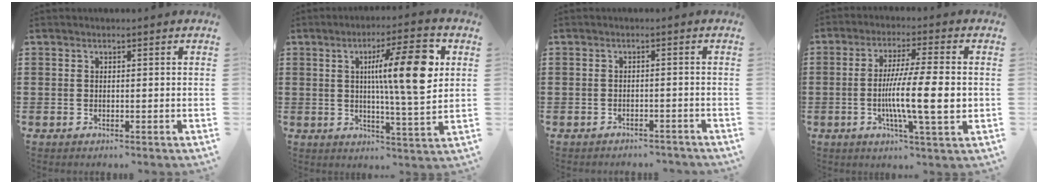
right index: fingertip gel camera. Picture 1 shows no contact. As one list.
[{"total": 12.4, "force": [3.4, 1.7, 11.9], "torque": [-0.195, 0.000, 0.043]}, {"total": 1.6, "force": [-1.6, 0.3, 0.1], "torque": [-0.008, -0.001, -0.034]}, {"total": 11.7, "force": [-1.4, 1.4, 11.5], "torque": [-0.201, -0.012, -0.027]}]